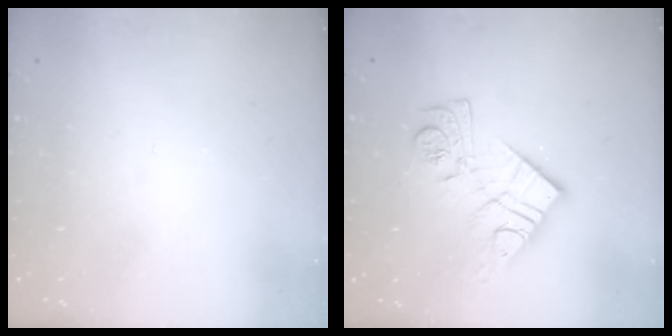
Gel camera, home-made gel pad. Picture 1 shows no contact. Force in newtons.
{"total": 13.5, "press": 13.5, "slide": 0.8}